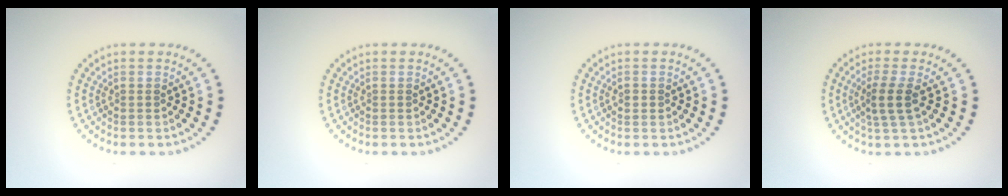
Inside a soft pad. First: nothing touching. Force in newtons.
{"total": 0.0}
{"total": 1.1, "press": 1.1, "slide": 0.2}
{"total": 2.3, "press": 1.8, "slide": 1.4}